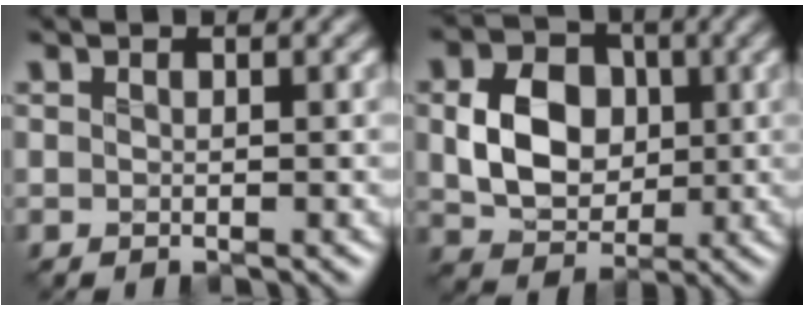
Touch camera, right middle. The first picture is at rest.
{"total": 6.3, "force": [-0.2, 4.9, 4.0], "torque": [-0.073, 0.002, -0.009]}